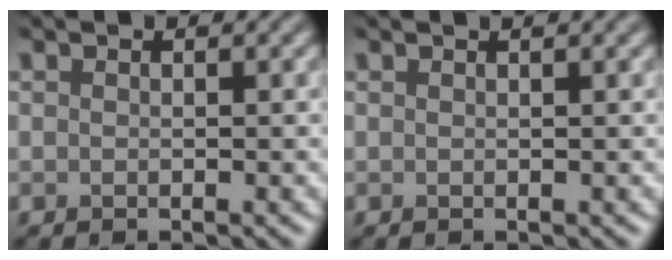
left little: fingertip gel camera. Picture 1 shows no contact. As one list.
[{"total": 1.5, "force": [1.0, 0.5, 1.1], "torque": [-0.010, 0.001, 0.006]}]